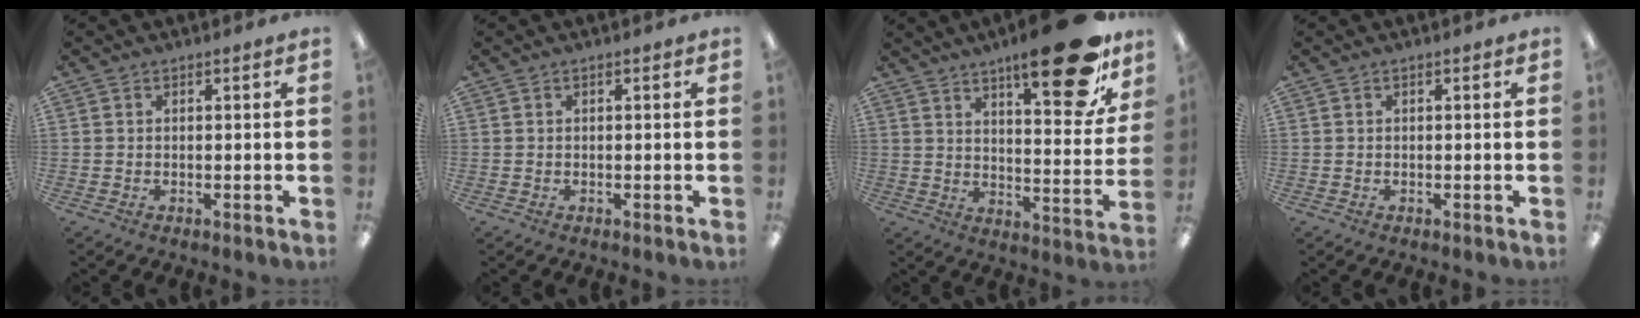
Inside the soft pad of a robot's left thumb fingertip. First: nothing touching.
{"total": 0.0}
{"total": 23.0, "force": [14.2, 7.6, 16.4], "torque": [-0.215, -0.085, 0.221]}
{"total": 0.0}